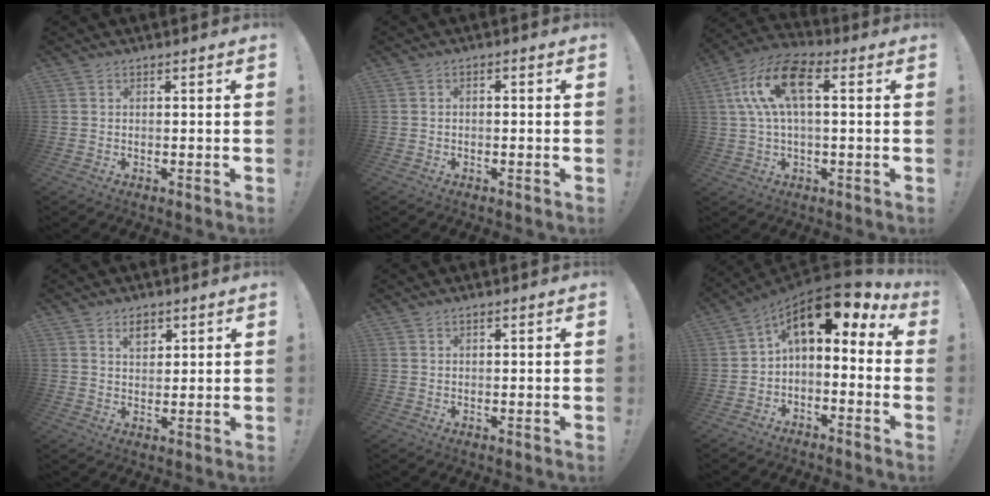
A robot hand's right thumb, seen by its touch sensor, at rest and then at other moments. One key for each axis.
{"total": 1.3, "fx": -1.1, "fy": 0.4, "fz": 0.6, "tx": -0.010, "ty": 0.005, "tz": -0.021}
{"total": 14.4, "fx": 3.1, "fy": 6.7, "fz": 12.4, "tx": -0.243, "ty": 0.007, "tz": 0.053}
{"total": 4.8, "fx": 3.0, "fy": 3.2, "fz": 2.0, "tx": -0.020, "ty": -0.009, "tz": 0.052}
{"total": 0.7, "fx": 0.6, "fy": 0.3, "fz": 0.3, "tx": -0.011, "ty": 0.002, "tz": 0.013}
{"total": 9.7, "fx": 4.2, "fy": 4.6, "fz": 7.4, "tx": -0.114, "ty": -0.034, "tz": 0.071}